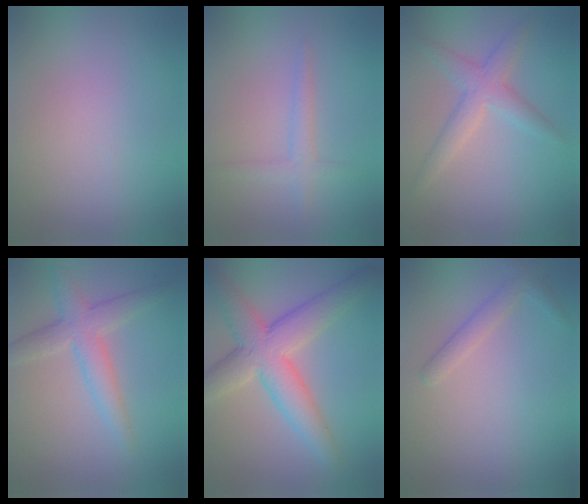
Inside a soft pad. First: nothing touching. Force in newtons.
{"total": 1.7, "press": 1.7, "slide": 0.1}
{"total": 3.1, "press": 3.1, "slide": 0.2}
{"total": 3.7, "press": 3.7, "slide": 0.0}
{"total": 6.9, "press": 6.9, "slide": 0.2}
{"total": 1.6, "press": 1.6, "slide": 0.1}